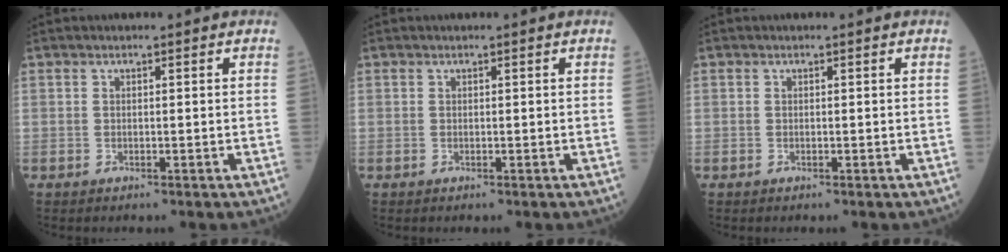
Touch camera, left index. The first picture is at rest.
{"total": 0.0}
{"total": 0.0}